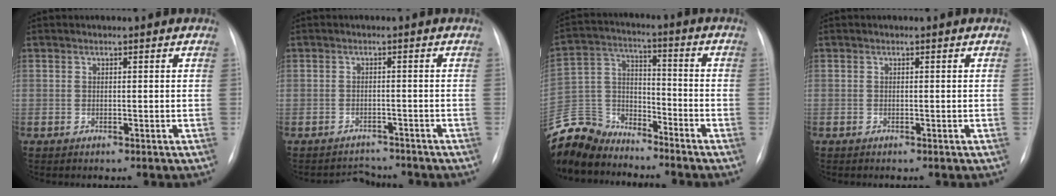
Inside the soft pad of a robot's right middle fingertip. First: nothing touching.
{"total": 3.0, "force": [-2.7, 0.9, -0.9], "torque": [0.010, 0.004, -0.039]}
{"total": 12.3, "force": [-11.6, 3.7, 1.0], "torque": [-0.024, 0.025, -0.228]}
{"total": 0.0}